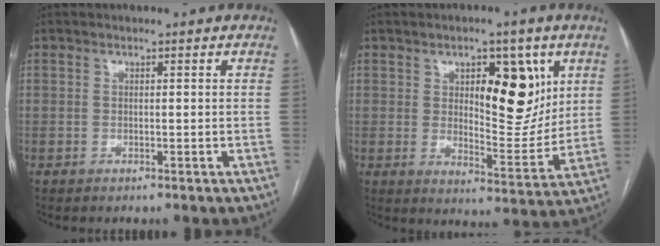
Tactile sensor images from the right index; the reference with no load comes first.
{"total": 11.6, "force": [4.3, 4.6, 9.7], "torque": [-0.132, 0.001, 0.070]}